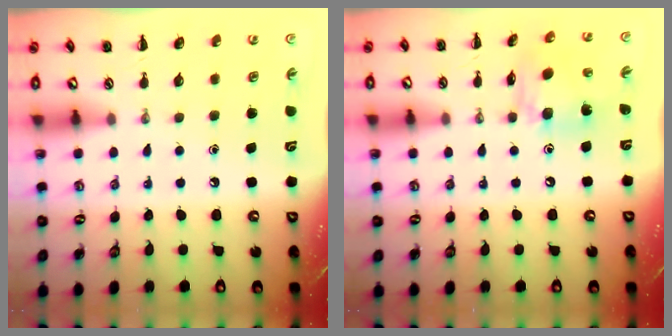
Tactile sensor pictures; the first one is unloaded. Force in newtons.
{"total": 9.8, "press": 9.7, "slide": 0.7}